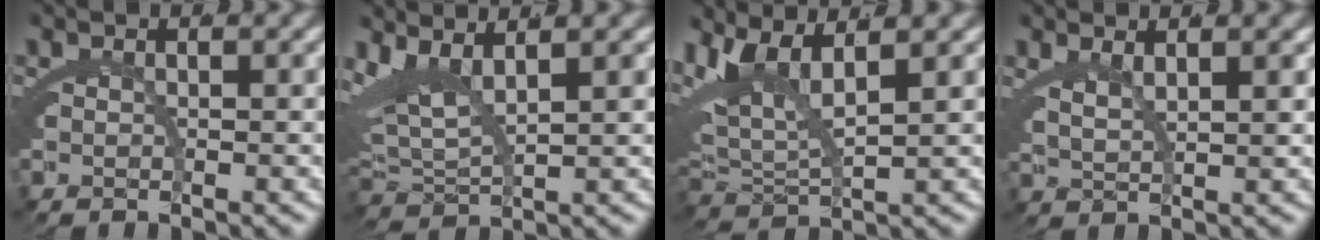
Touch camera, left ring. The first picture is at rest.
{"total": 6.1, "force": [2.2, 3.7, 4.4], "torque": [-0.116, -0.004, 0.047]}
{"total": 7.9, "force": [3.5, 4.5, 5.5], "torque": [-0.145, 0.000, 0.063]}
{"total": 2.3, "force": [1.7, 0.2, 1.5], "torque": [-0.030, -0.008, 0.041]}